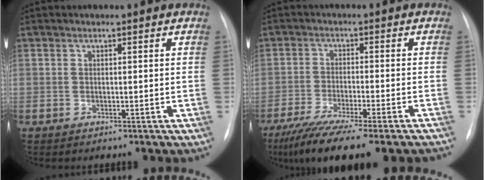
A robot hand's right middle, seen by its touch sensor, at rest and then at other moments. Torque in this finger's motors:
{"motor_torque": [1.08, -1.06, 0.28, 0.09]}